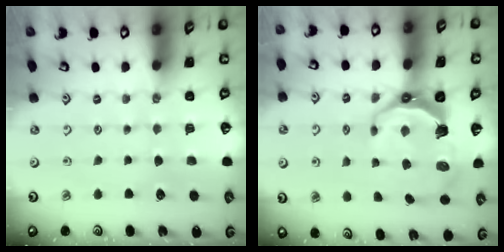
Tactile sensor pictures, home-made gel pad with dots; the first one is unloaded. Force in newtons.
{"total": 8.9, "press": 7.4, "slide": 4.8}